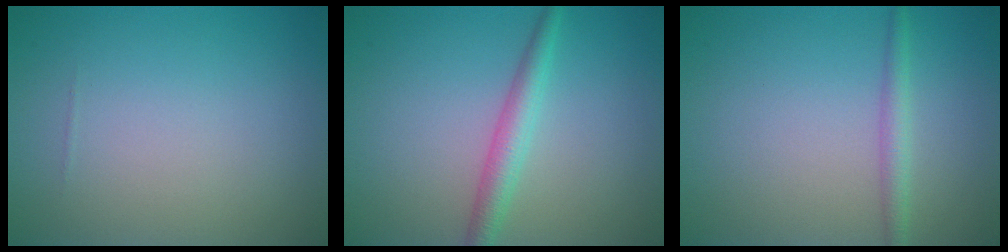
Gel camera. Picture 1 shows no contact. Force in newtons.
{"total": 2.6, "press": 2.6, "slide": 0.1}
{"total": 1.8, "press": 1.8, "slide": 0.0}